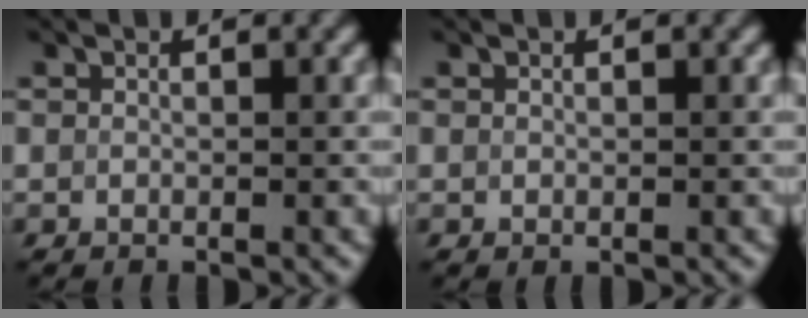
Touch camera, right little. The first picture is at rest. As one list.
[{"total": 0.0}]